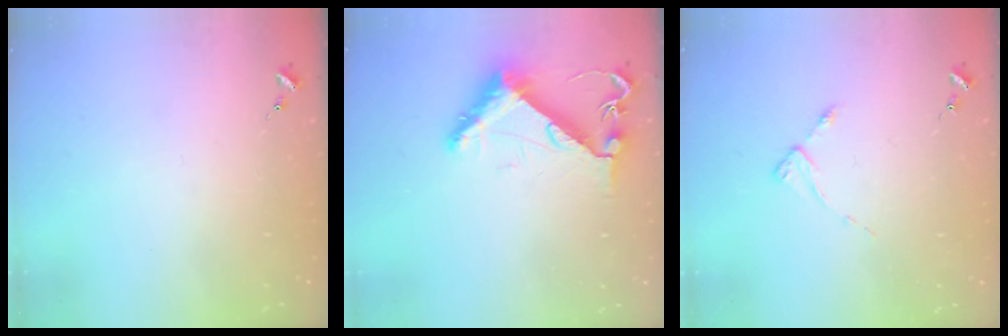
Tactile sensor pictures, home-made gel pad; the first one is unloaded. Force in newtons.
{"total": 8.9, "press": 8.9, "slide": 0.3}
{"total": 2.7, "press": 2.7, "slide": 0.3}